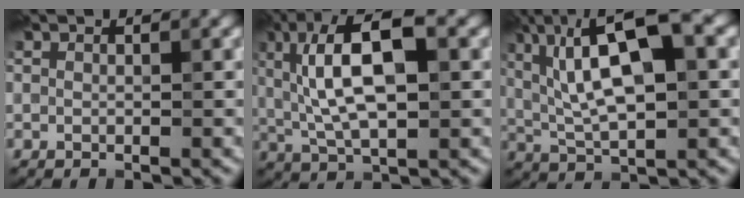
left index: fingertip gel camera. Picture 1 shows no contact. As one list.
[{"total": 9.7, "force": [2.0, 3.6, 8.8], "torque": [-0.155, 0.015, 0.026]}, {"total": 11.8, "force": [3.3, 4.1, 10.6], "torque": [-0.178, 0.018, 0.052]}]